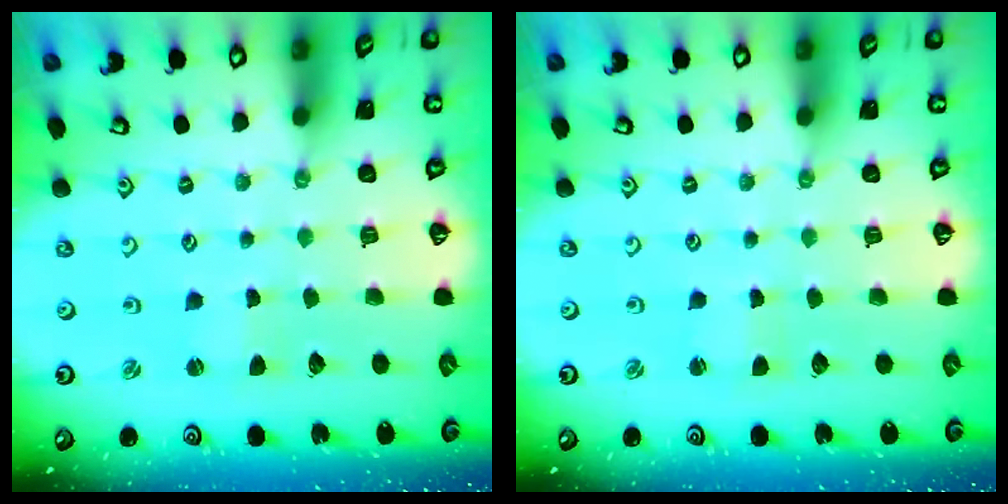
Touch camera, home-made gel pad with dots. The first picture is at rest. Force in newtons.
{"total": 1.3, "press": 1.3, "slide": 0.1}